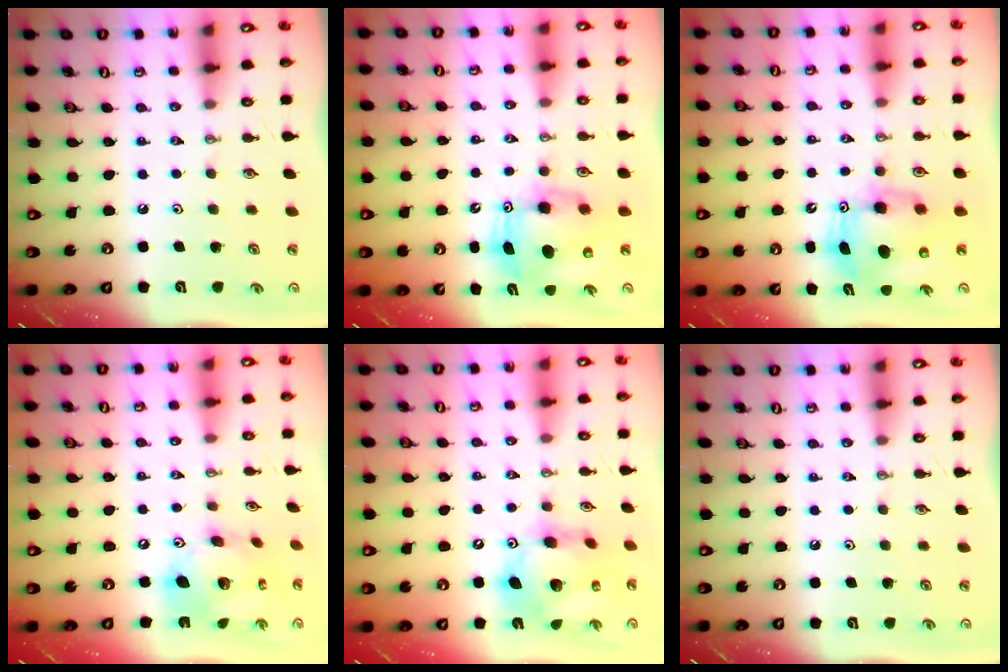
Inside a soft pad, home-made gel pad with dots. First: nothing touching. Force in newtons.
{"total": 8.8, "press": 8.6, "slide": 1.9}
{"total": 8.8, "press": 8.6, "slide": 1.9}
{"total": 17.1, "press": 17.0, "slide": 2.0}
{"total": 16.1, "press": 16.0, "slide": 1.6}
{"total": 0.0}